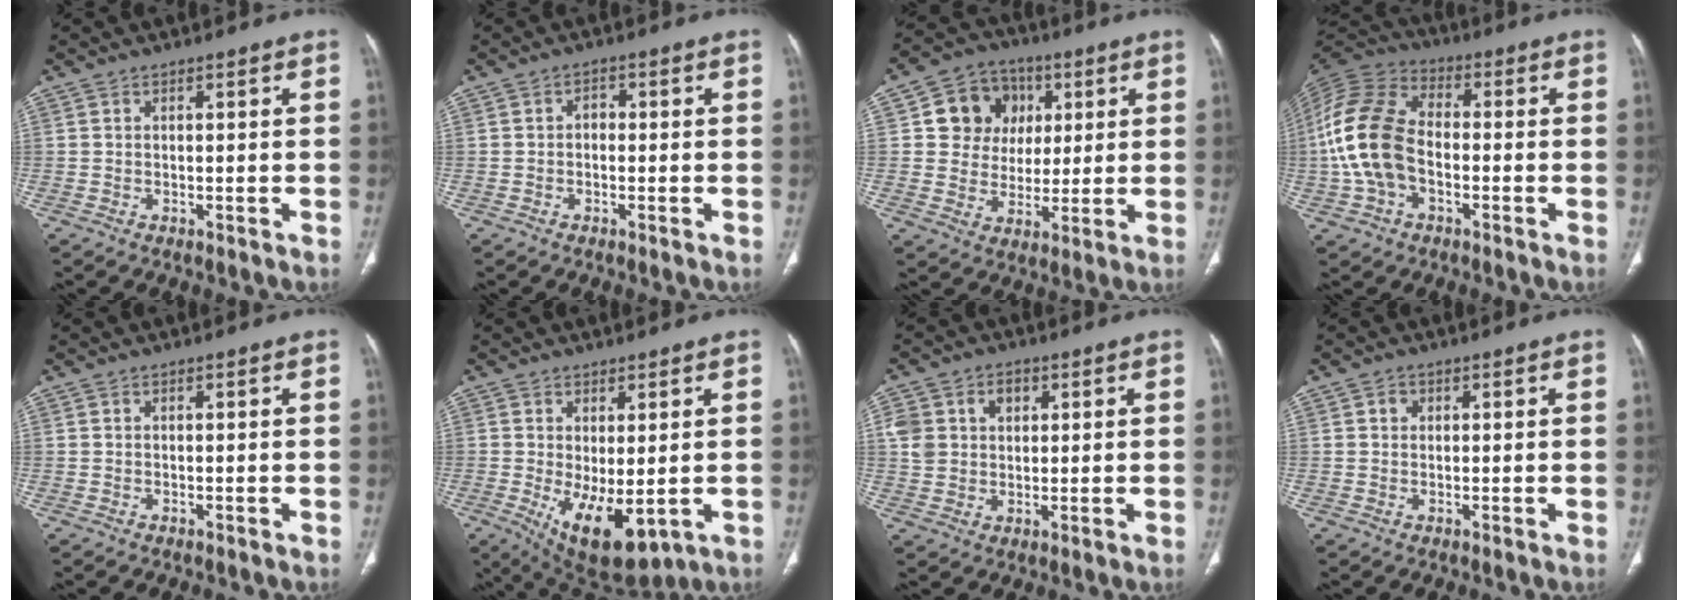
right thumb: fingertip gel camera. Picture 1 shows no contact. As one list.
[{"total": 1.7, "force": [-0.3, 1.3, 1.0], "torque": [-0.007, 0.007, -0.010]}, {"total": 11.9, "force": [3.3, 10.6, 4.2], "torque": [-0.022, 0.000, 0.056]}, {"total": 15.4, "force": [-2.2, 9.9, 11.6], "torque": [-0.247, 0.035, -0.046]}, {"total": 0.0}, {"total": 11.1, "force": [-2.3, 5.1, 9.7], "torque": [-0.147, -0.019, -0.011]}, {"total": 8.2, "force": [2.5, 6.6, 4.1], "torque": [-0.058, 0.000, 0.052]}, {"total": 1.4, "force": [0.4, 1.2, 0.5], "torque": [0.000, 0.001, 0.004]}]